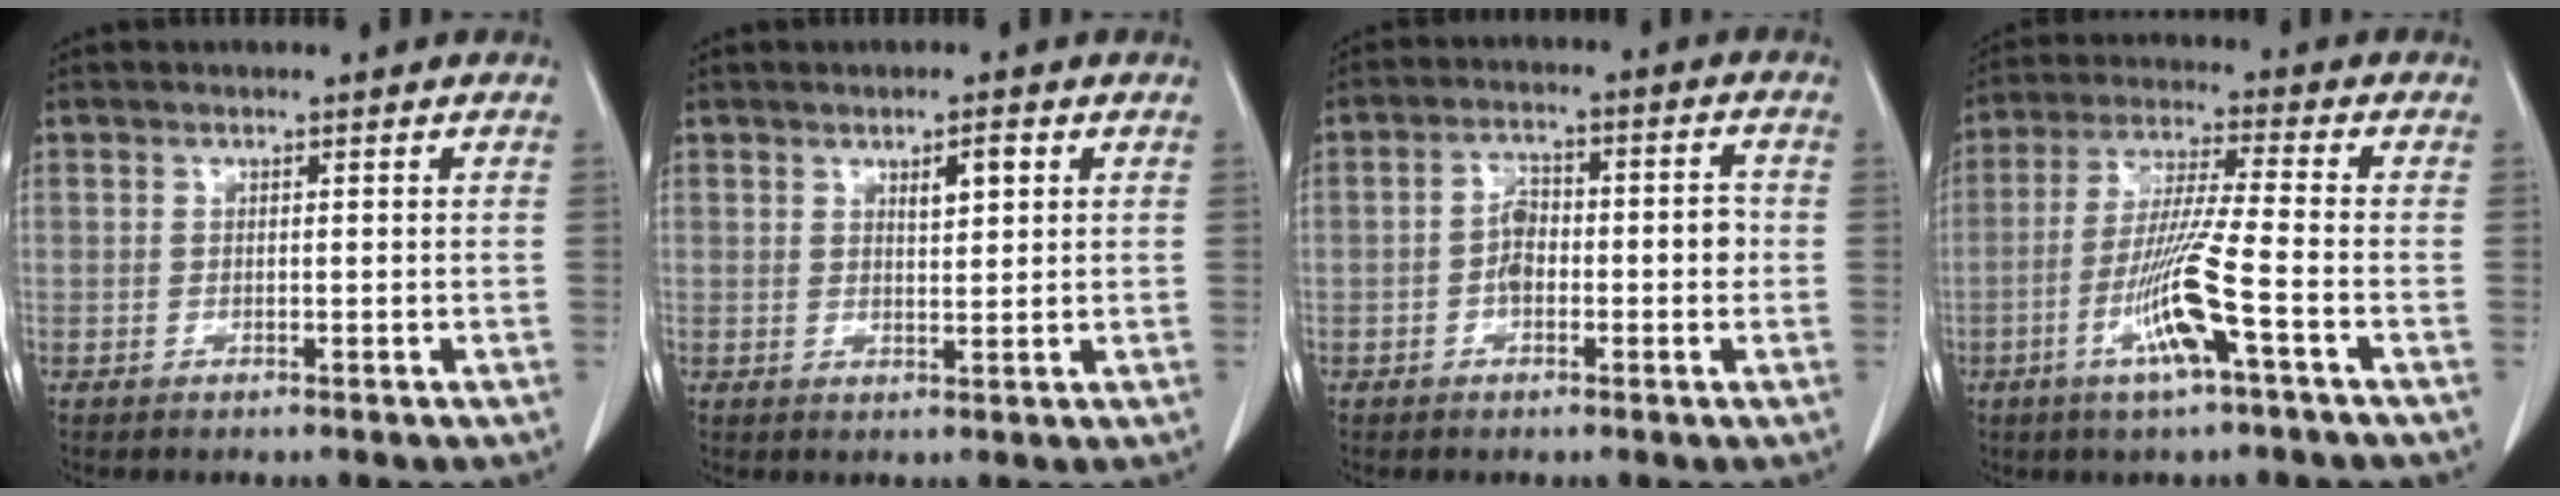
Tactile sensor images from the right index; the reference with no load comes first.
{"total": 2.9, "force": [1.3, 0.7, 2.5], "torque": [-0.041, -0.001, 0.023]}
{"total": 5.9, "force": [-1.1, 2.9, 5.0], "torque": [-0.084, 0.026, -0.019]}
{"total": 10.4, "force": [-4.1, -0.5, 9.6], "torque": [-0.190, -0.010, -0.080]}